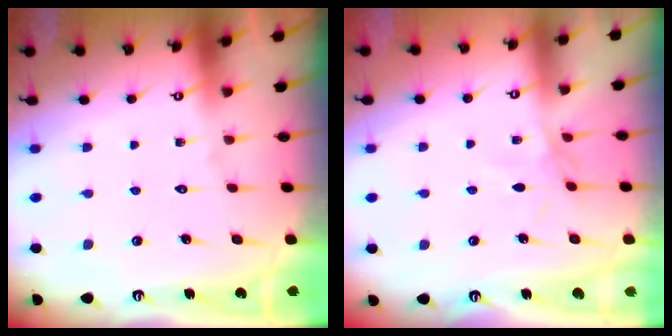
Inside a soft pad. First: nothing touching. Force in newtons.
{"total": 2.4, "press": 2.3, "slide": 0.4}